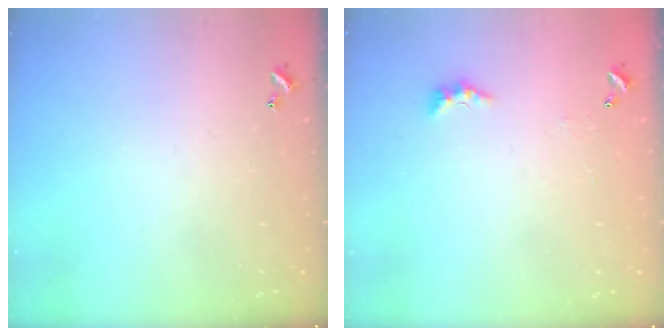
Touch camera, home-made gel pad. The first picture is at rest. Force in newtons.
{"total": 2.4, "press": 2.3, "slide": 0.6}